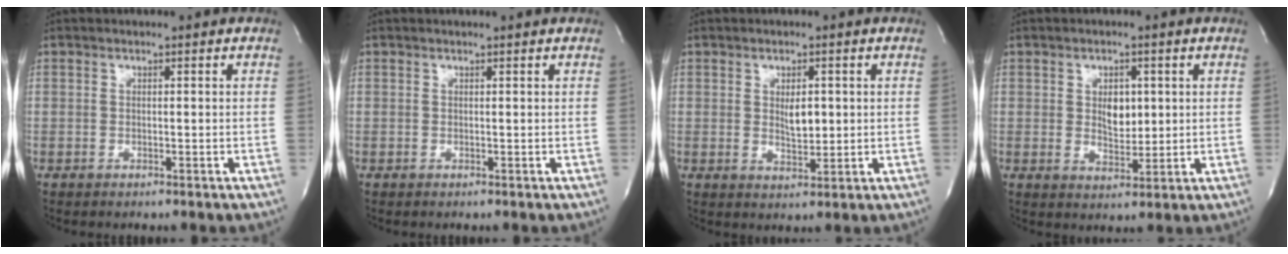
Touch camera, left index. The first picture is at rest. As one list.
[{"total": 1.1, "force": [1.1, -0.1, 0.2], "torque": [-0.008, 0.004, 0.012]}, {"total": 3.4, "force": [0.7, 1.5, 3.0], "torque": [-0.051, -0.006, 0.015]}, {"total": 4.1, "force": [1.0, 2.5, 3.1], "torque": [-0.050, -0.004, 0.022]}]